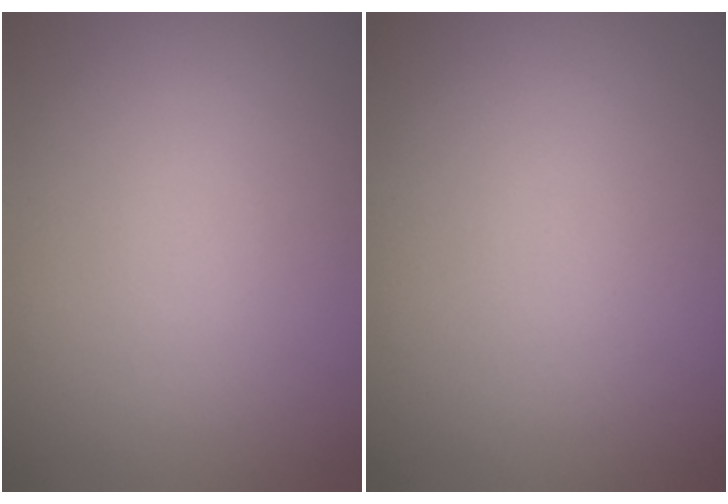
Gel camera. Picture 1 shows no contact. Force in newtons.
{"total": 0.0}